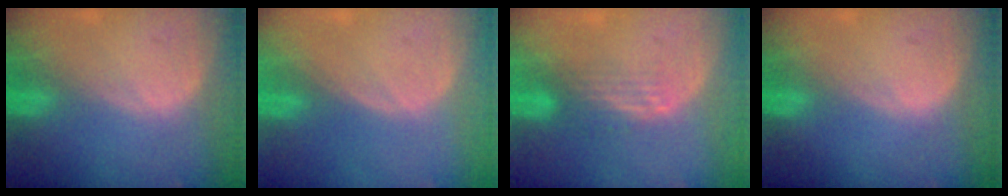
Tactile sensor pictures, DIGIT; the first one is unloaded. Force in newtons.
{"total": 0.0}
{"total": 3.4, "press": 2.9, "slide": 1.8}
{"total": 0.0}